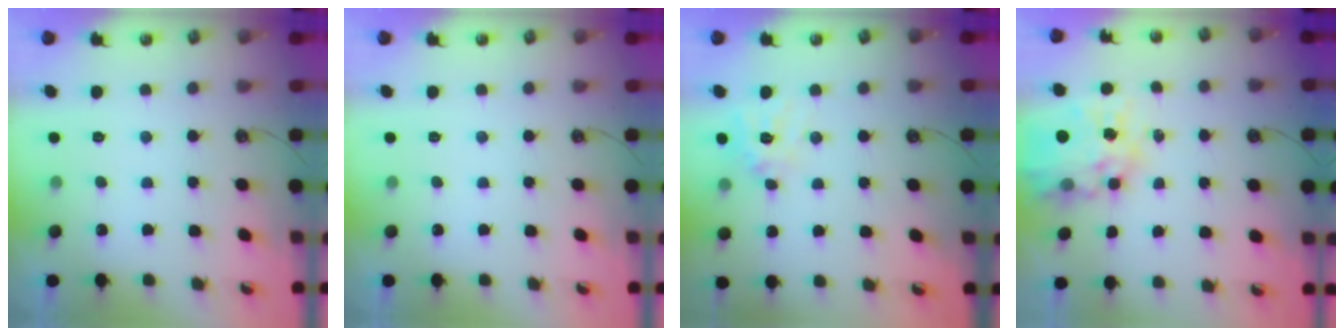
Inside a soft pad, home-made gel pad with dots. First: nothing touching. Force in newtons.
{"total": 0.0}
{"total": 12.1, "press": 12.1, "slide": 1.1}
{"total": 15.1, "press": 15.0, "slide": 1.4}